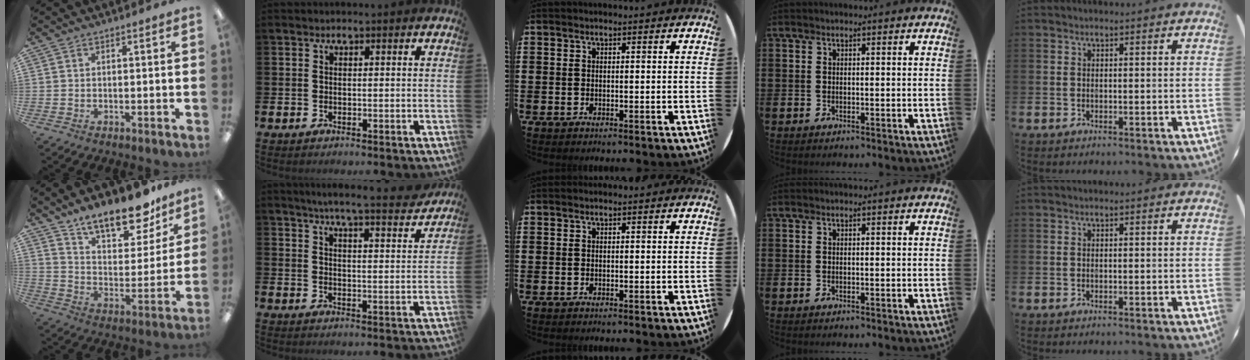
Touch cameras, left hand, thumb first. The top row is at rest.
{"thumb": {"total": 17.1, "force": [13.9, 6.4, 7.6], "torque": [-0.123, -0.095, 0.242]}, "index": {"total": 6.0, "force": [5.7, -0.2, 1.8], "torque": [-0.046, -0.037, 0.096]}}